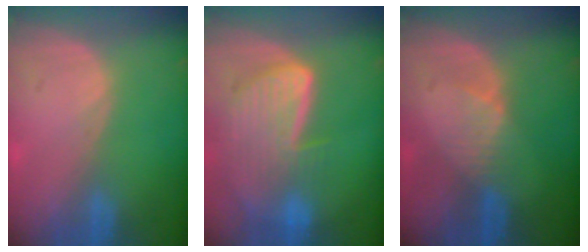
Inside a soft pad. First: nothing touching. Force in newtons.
{"total": 9.3, "press": 8.1, "slide": 4.6}
{"total": 2.7, "press": 2.7, "slide": 0.3}